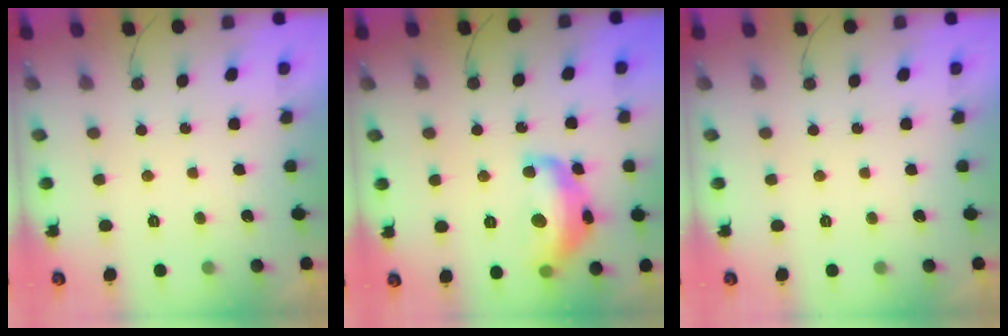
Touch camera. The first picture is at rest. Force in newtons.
{"total": 15.0, "press": 15.0, "slide": 1.1}
{"total": 0.0}